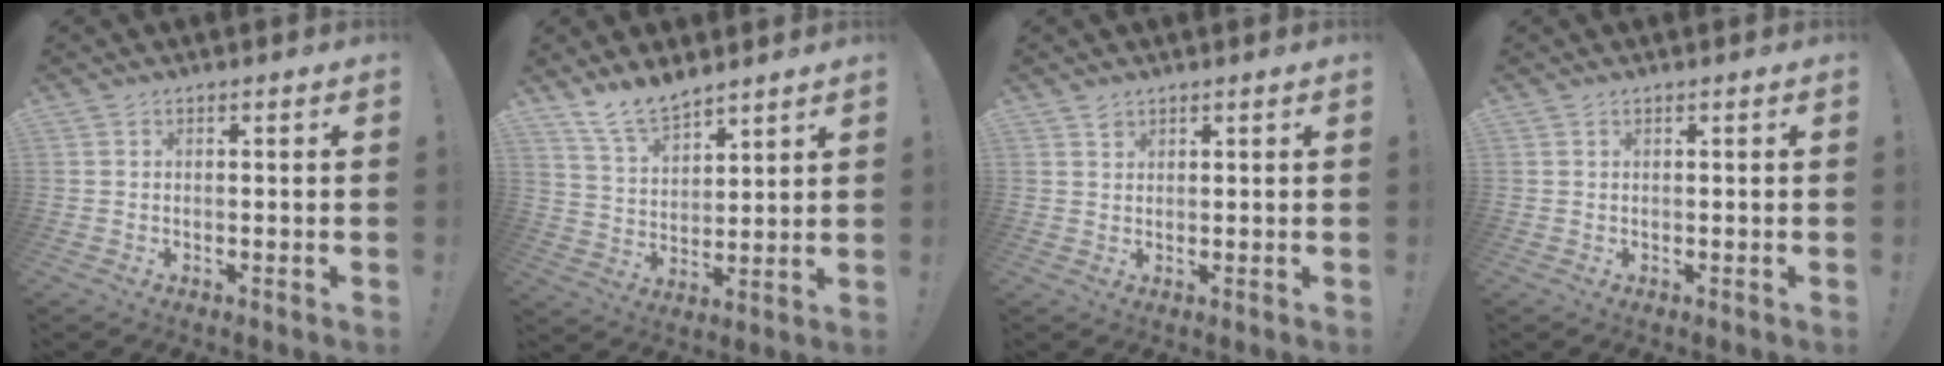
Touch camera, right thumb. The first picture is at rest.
{"total": 10.2, "force": [9.0, 3.7, 3.3], "torque": [-0.078, -0.056, 0.177]}
{"total": 1.1, "force": [0.9, 0.6, 0.2], "torque": [0.004, -0.005, 0.016]}
{"total": 0.0}